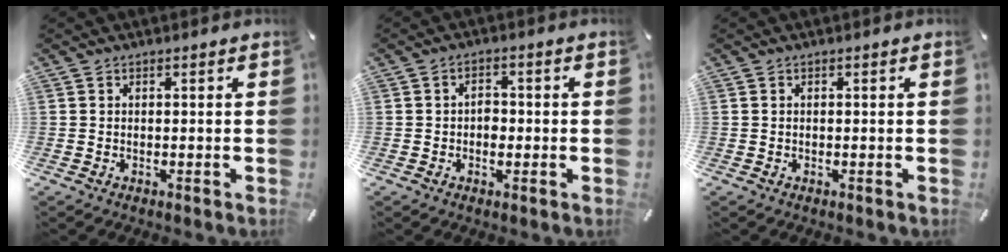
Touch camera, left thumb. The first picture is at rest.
{"total": 3.0, "force": [-0.7, 2.1, 2.0], "torque": [-0.031, 0.002, -0.015]}
{"total": 0.0}